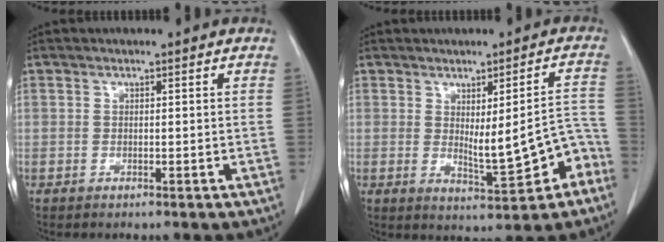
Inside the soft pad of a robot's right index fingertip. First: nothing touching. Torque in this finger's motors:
{"motor_torque": [0.59, -0.32, 0.36, 0.07]}